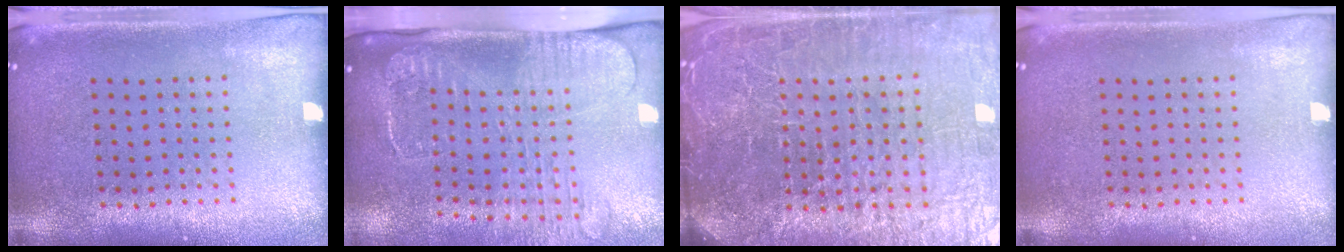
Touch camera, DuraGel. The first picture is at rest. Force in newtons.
{"total": 2.7, "press": 2.1, "slide": 1.7}
{"total": 7.0, "press": 6.1, "slide": 3.4}
{"total": 0.0}